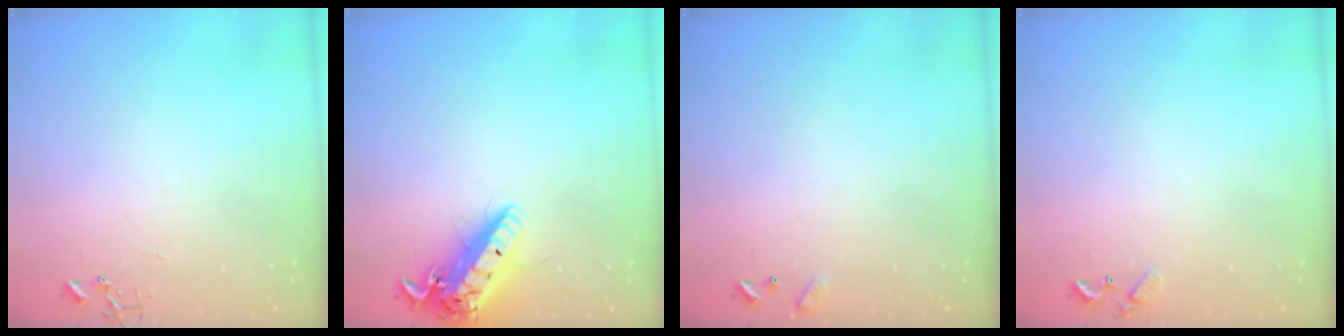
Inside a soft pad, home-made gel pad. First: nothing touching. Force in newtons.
{"total": 17.4, "press": 16.9, "slide": 4.1}
{"total": 6.4, "press": 6.4, "slide": 0.5}
{"total": 5.5, "press": 5.5, "slide": 0.4}